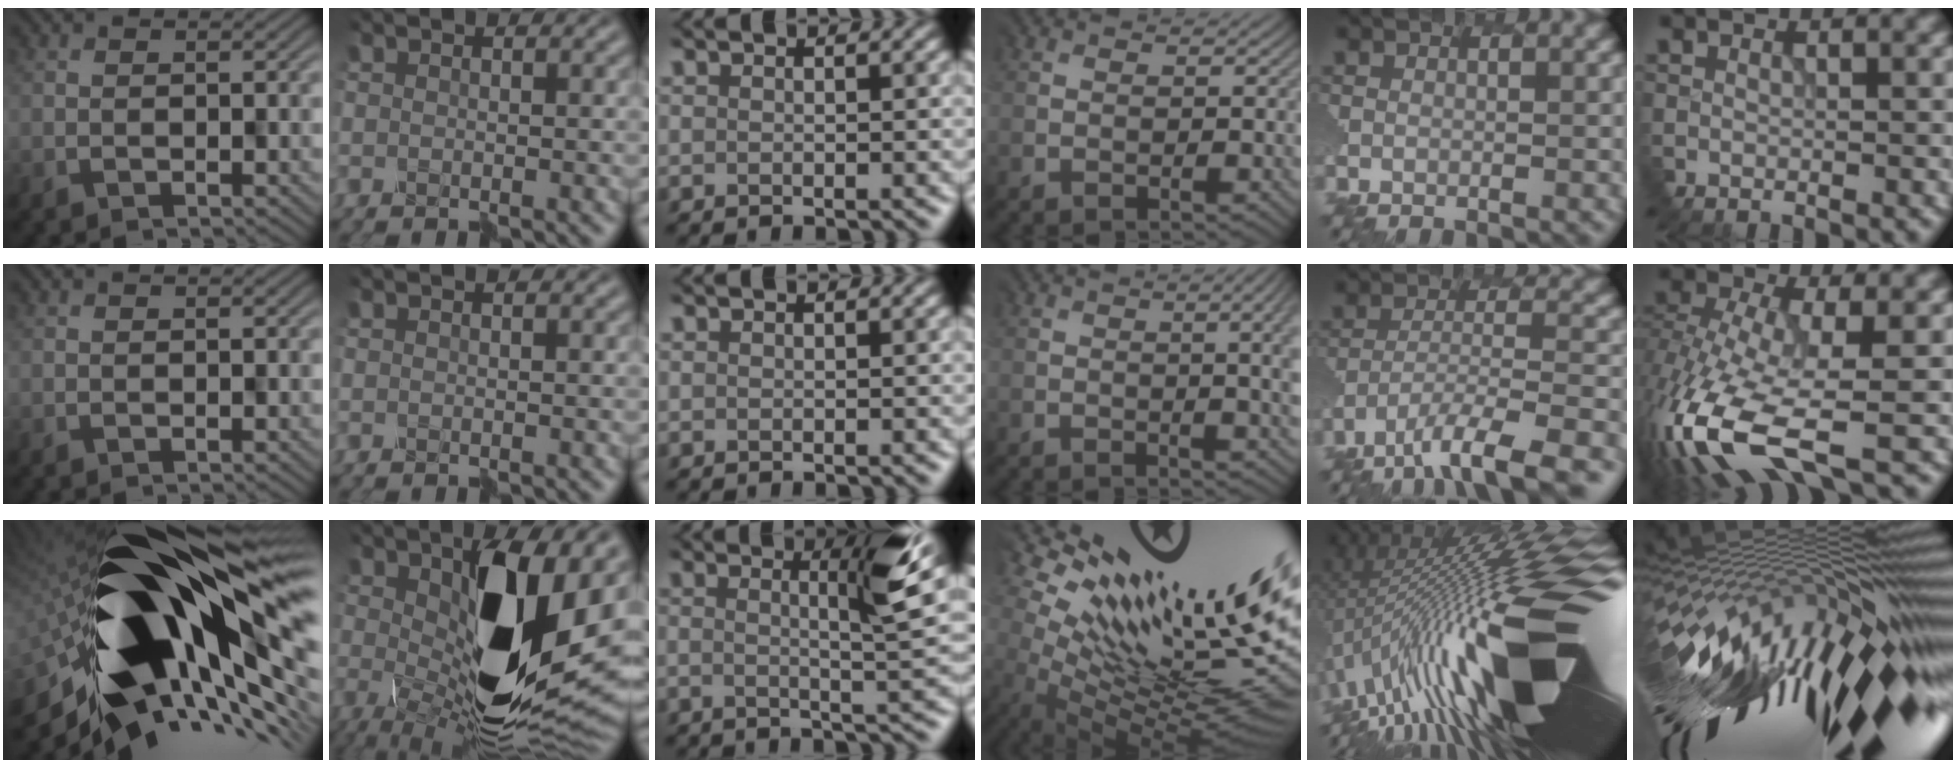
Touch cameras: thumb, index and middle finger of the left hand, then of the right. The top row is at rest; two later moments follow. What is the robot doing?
{"motion": "disassemble", "object": "hinged tin"}